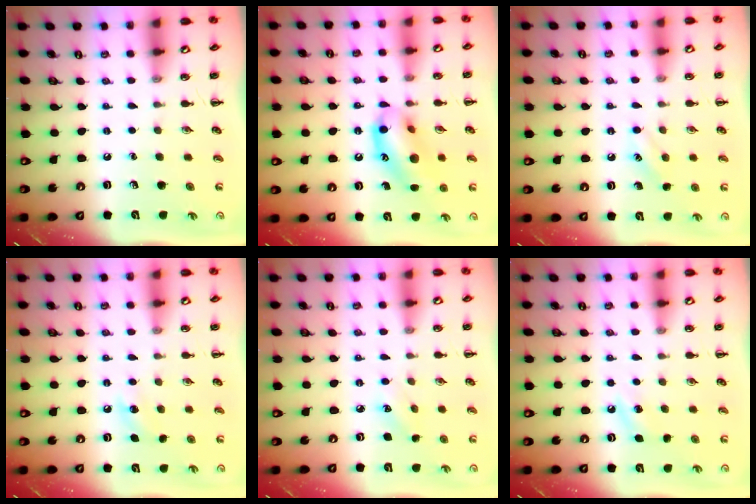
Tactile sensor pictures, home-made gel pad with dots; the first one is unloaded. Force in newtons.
{"total": 14.9, "press": 14.6, "slide": 2.8}
{"total": 8.1, "press": 7.9, "slide": 1.8}
{"total": 6.0, "press": 5.8, "slide": 1.6}
{"total": 4.5, "press": 4.3, "slide": 1.2}
{"total": 4.5, "press": 4.3, "slide": 1.4}